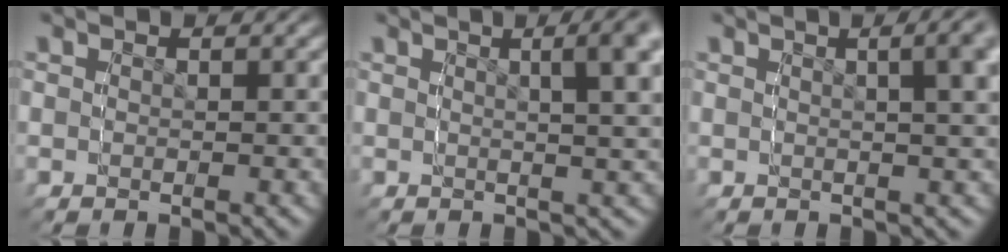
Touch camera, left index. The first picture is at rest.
{"total": 1.8, "force": [0.5, -0.7, 1.5], "torque": [0.007, 0.026, 0.007]}
{"total": 1.5, "force": [0.0, -0.7, 1.3], "torque": [-0.003, 0.021, 0.001]}